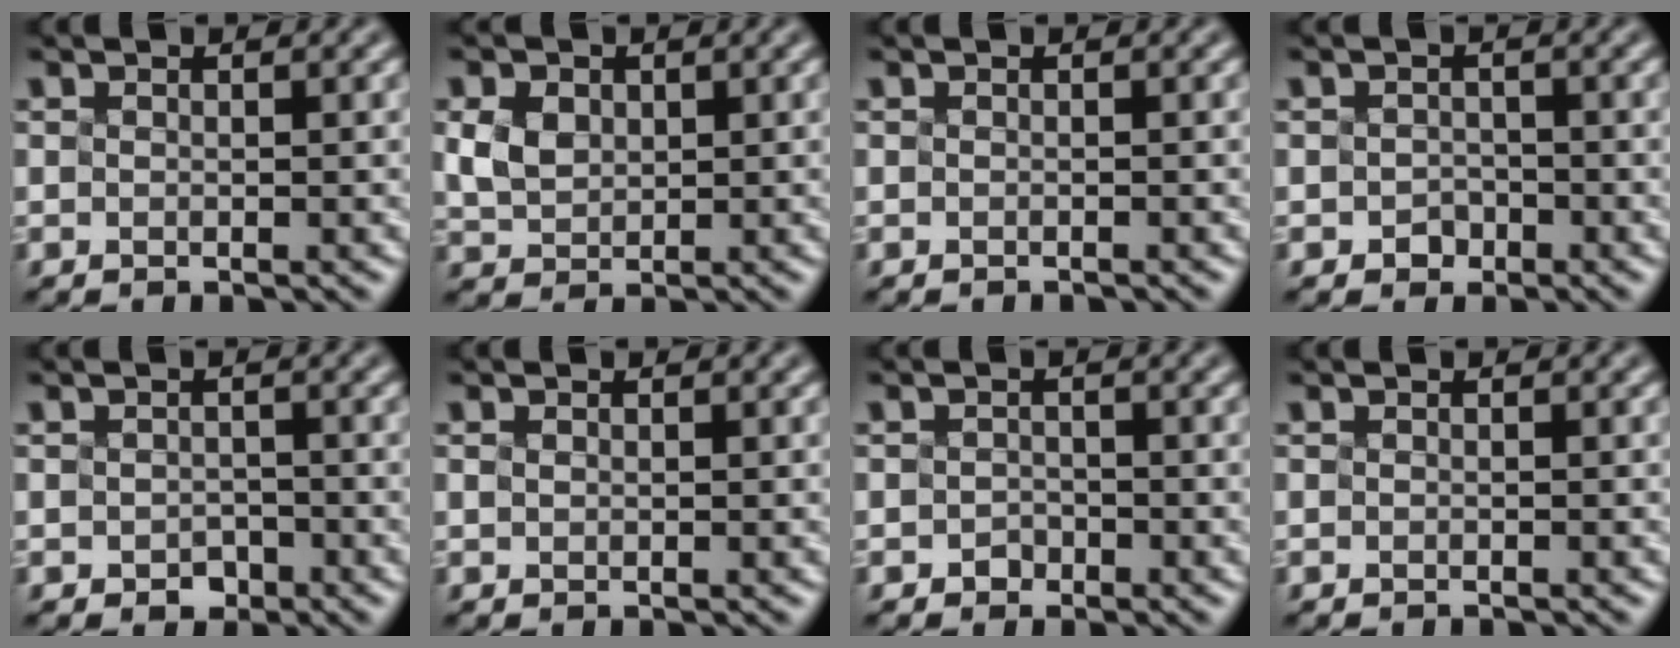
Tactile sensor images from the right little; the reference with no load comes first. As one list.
[{"total": 2.0, "force": [0.4, 1.7, 0.9], "torque": [-0.031, 0.002, 0.024]}, {"total": 0.8, "force": [-0.8, 0.0, 0.2], "torque": [0.005, -0.007, -0.014]}, {"total": 1.1, "force": [-1.0, 0.5, -0.2], "torque": [0.003, -0.001, -0.004]}, {"total": 1.1, "force": [-1.0, 0.5, -0.1], "torque": [-0.001, -0.004, -0.002]}, {"total": 0.0}, {"total": 1.0, "force": [-0.9, 0.2, -0.5], "torque": [0.006, 0.000, -0.004]}, {"total": 0.7, "force": [-0.7, 0.0, 0.2], "torque": [0.004, -0.008, -0.013]}]